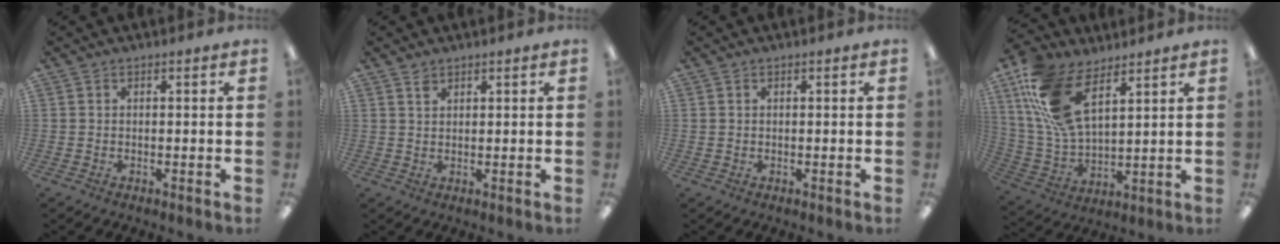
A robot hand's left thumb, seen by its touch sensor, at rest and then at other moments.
{"total": 2.1, "force": [1.6, 1.1, 0.8], "torque": [-0.010, -0.005, 0.030]}
{"total": 0.6, "force": [0.3, 0.5, 0.3], "torque": [-0.006, 0.003, 0.006]}
{"total": 18.3, "force": [9.7, 9.0, 12.7], "torque": [-0.291, -0.032, 0.174]}